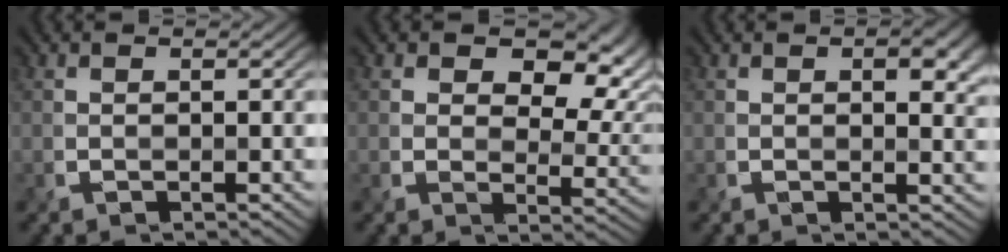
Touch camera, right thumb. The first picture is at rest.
{"total": 8.9, "force": [3.4, 5.5, 6.1], "torque": [-0.082, -0.003, 0.050]}
{"total": 4.9, "force": [1.4, 2.4, 4.0], "torque": [-0.049, -0.002, 0.021]}